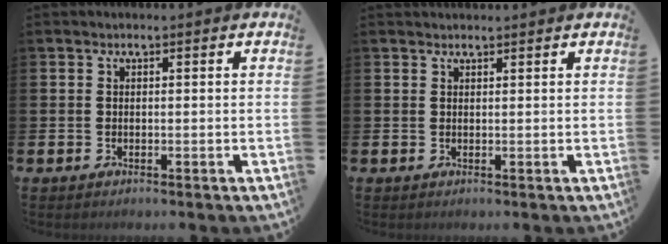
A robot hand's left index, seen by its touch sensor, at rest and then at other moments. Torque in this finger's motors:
{"motor_torque": [-0.25, -0.38, 0.03, 0.06]}